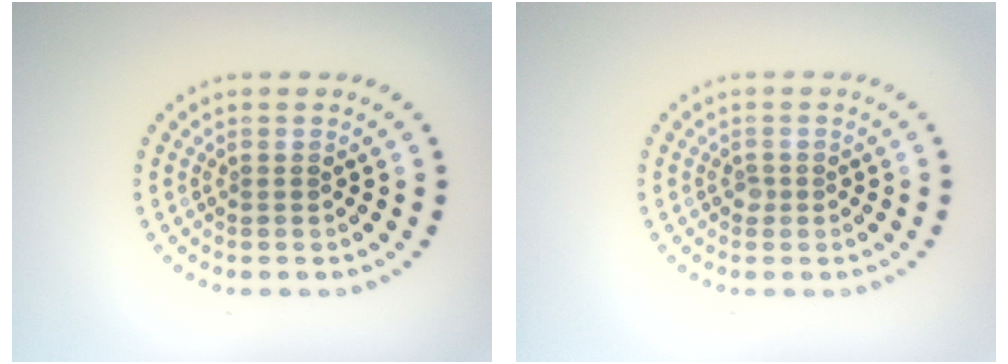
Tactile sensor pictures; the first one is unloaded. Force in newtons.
{"total": 0.7, "press": 0.5, "slide": 0.5}